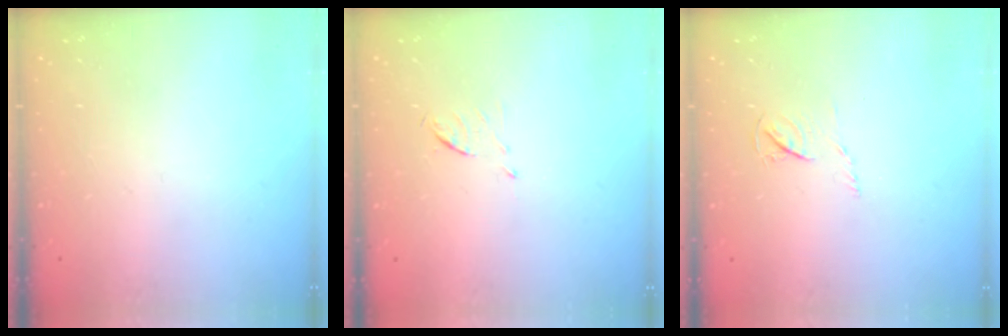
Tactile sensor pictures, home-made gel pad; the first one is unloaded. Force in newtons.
{"total": 5.2, "press": 5.1, "slide": 0.8}
{"total": 4.4, "press": 4.4, "slide": 0.6}